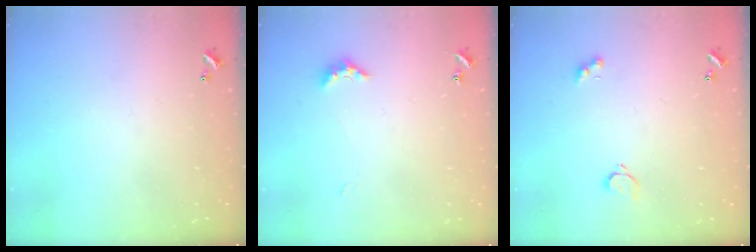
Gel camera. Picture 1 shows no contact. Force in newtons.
{"total": 3.1, "press": 3.1, "slide": 0.6}
{"total": 2.1, "press": 2.0, "slide": 0.5}